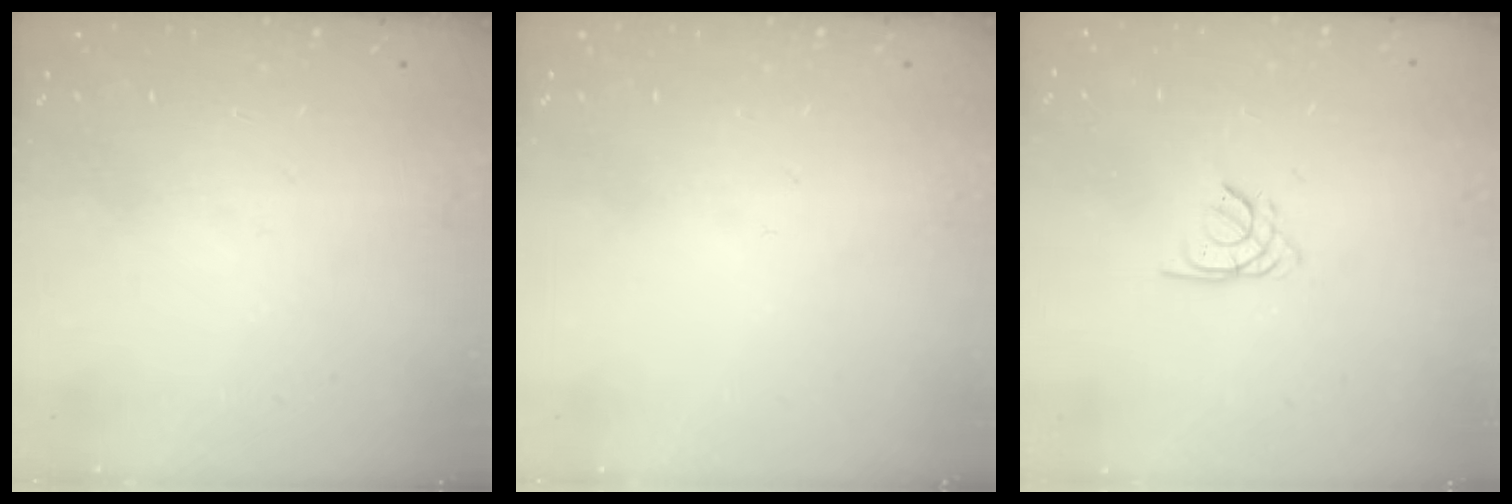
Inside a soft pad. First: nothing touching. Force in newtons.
{"total": 0.0}
{"total": 1.4, "press": 1.4, "slide": 0.3}